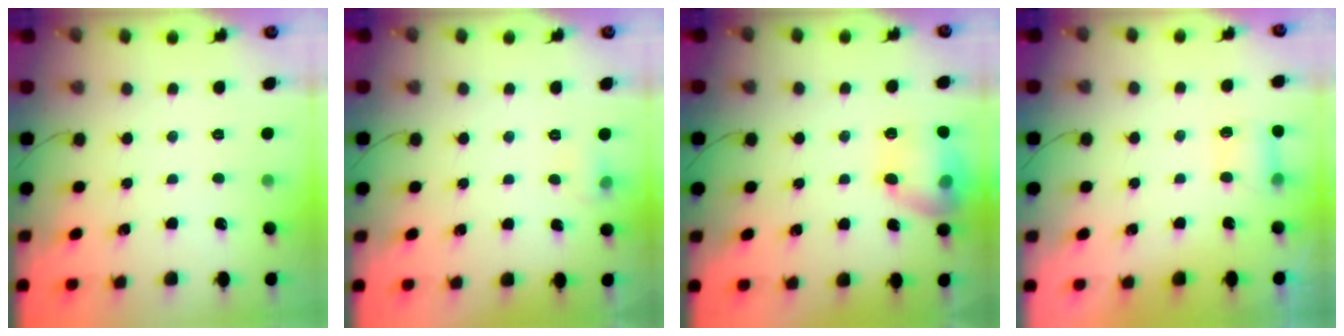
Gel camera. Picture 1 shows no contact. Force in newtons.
{"total": 4.6, "press": 4.3, "slide": 1.7}
{"total": 14.9, "press": 14.8, "slide": 1.4}
{"total": 3.9, "press": 3.7, "slide": 1.2}